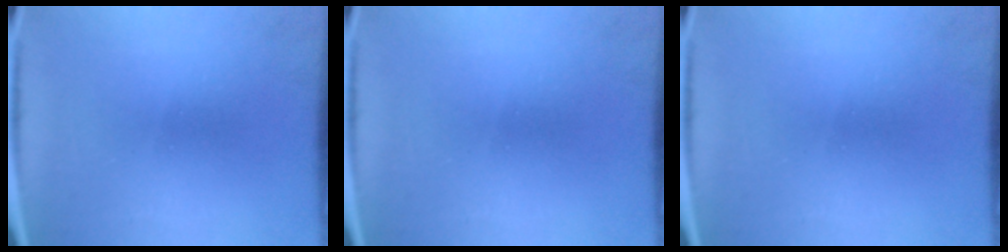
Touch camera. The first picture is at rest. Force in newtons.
{"total": 0.0}
{"total": 0.0}